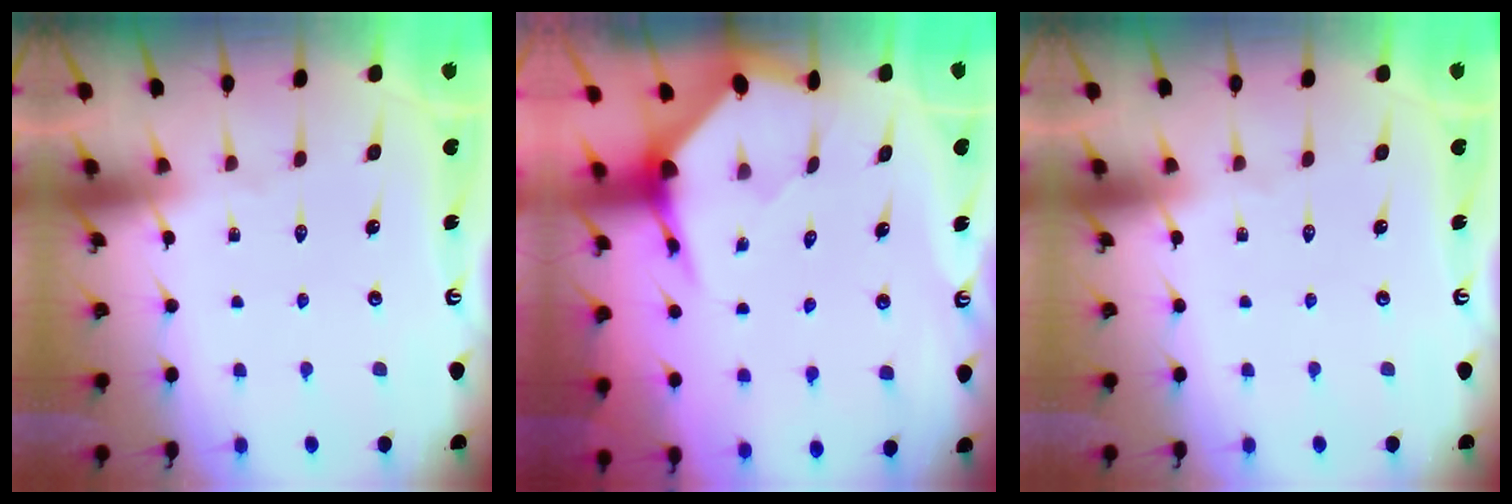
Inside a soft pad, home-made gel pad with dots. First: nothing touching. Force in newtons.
{"total": 3.7, "press": 3.6, "slide": 0.4}
{"total": 0.0}